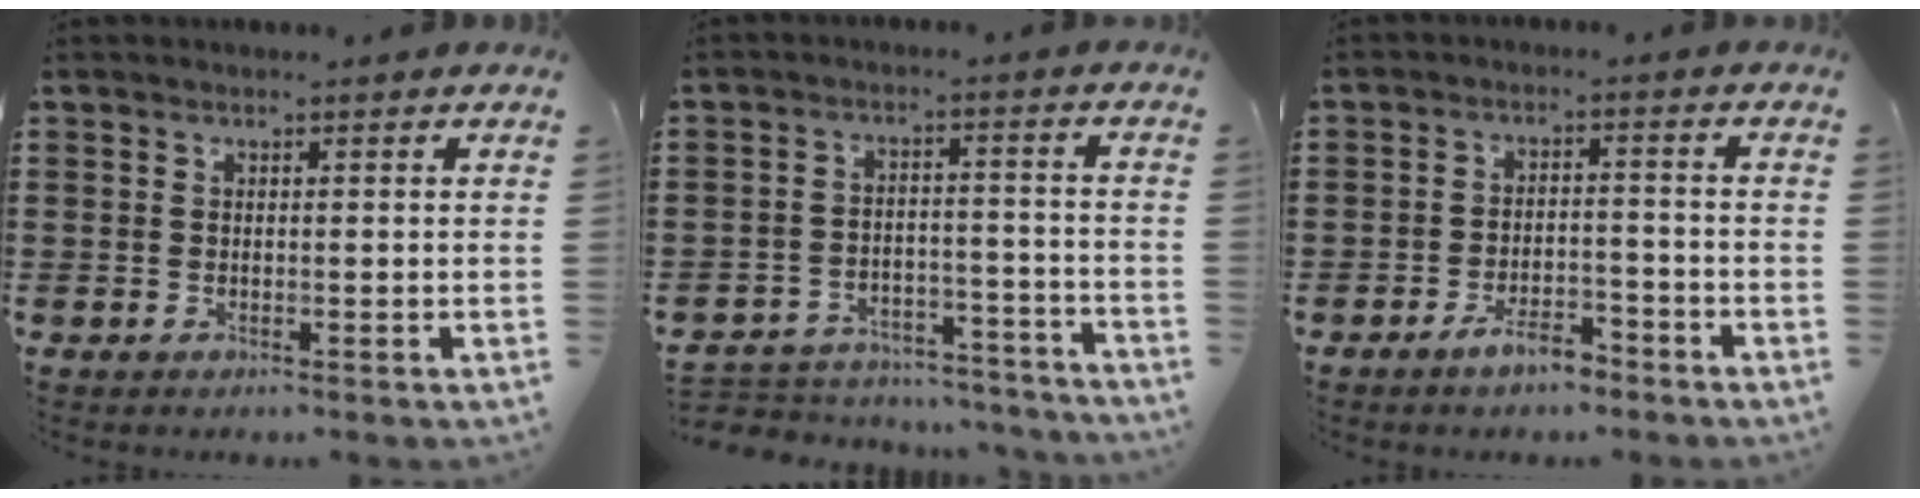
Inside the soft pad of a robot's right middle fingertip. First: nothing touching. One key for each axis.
{"total": 4.8, "fx": -4.8, "fy": 0.7, "fz": 0.1, "tx": -0.013, "ty": 0.007, "tz": -0.102}
{"total": 4.4, "fx": -3.7, "fy": 1.3, "fz": 2.0, "tx": -0.039, "ty": 0.010, "tz": -0.072}